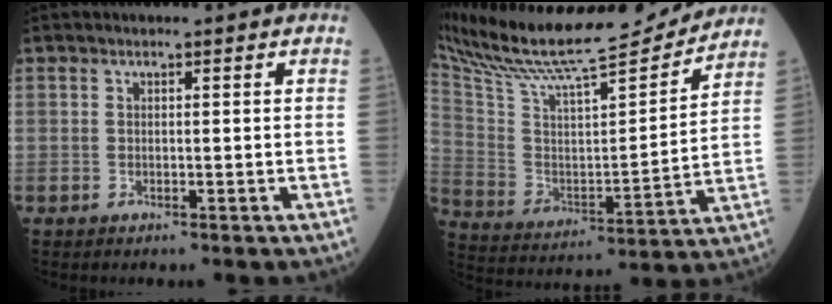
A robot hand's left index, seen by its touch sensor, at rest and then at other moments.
{"total": 23.5, "force": [21.9, 2.0, 8.5], "torque": [-0.164, -0.018, 0.350]}